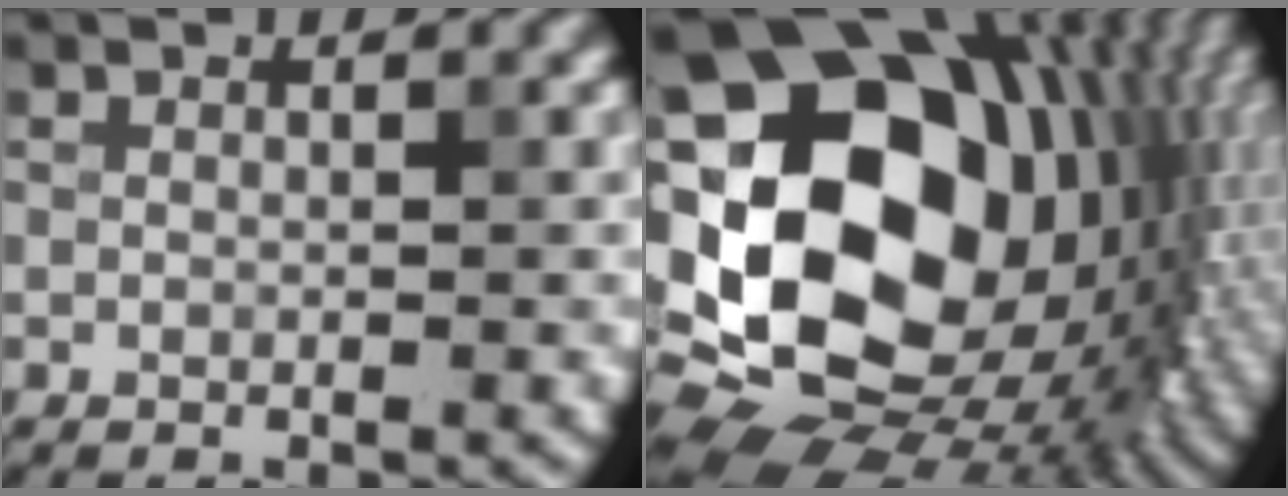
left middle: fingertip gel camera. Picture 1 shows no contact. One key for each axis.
{"total": 23.1, "fx": 0.0, "fy": 18.0, "fz": 14.6, "tx": -0.279, "ty": 0.007, "tz": -0.024}